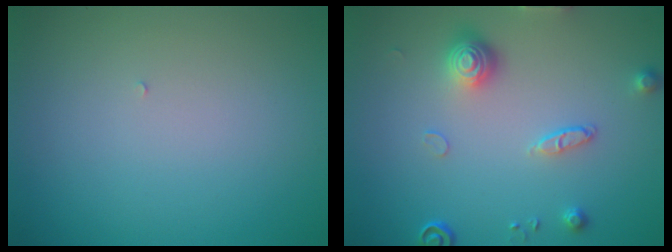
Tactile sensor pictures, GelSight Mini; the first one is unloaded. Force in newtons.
{"total": 3.2, "press": 2.8, "slide": 1.4}